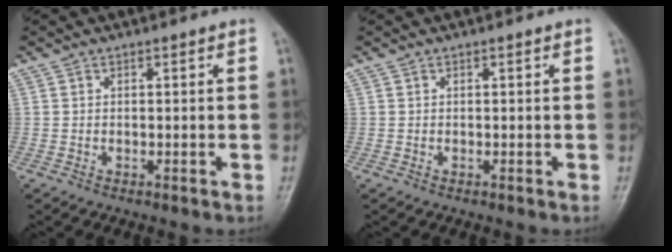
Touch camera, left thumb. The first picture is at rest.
{"total": 0.0}